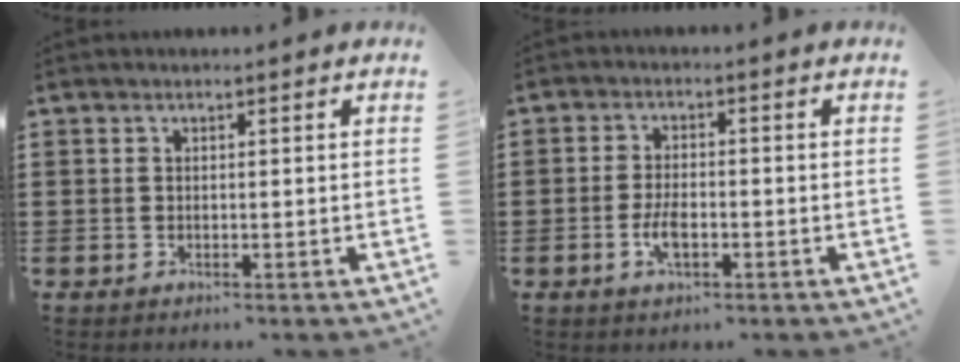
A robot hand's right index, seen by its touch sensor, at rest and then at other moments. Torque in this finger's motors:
{"motor_torque": [1.37, 0.77, 0.07, 0.02]}